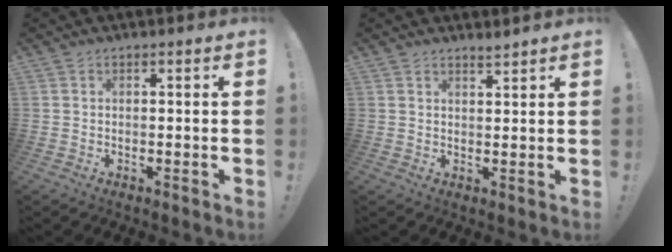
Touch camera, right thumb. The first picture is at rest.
{"total": 2.1, "force": [2.0, 0.2, 0.6], "torque": [-0.007, -0.013, 0.034]}